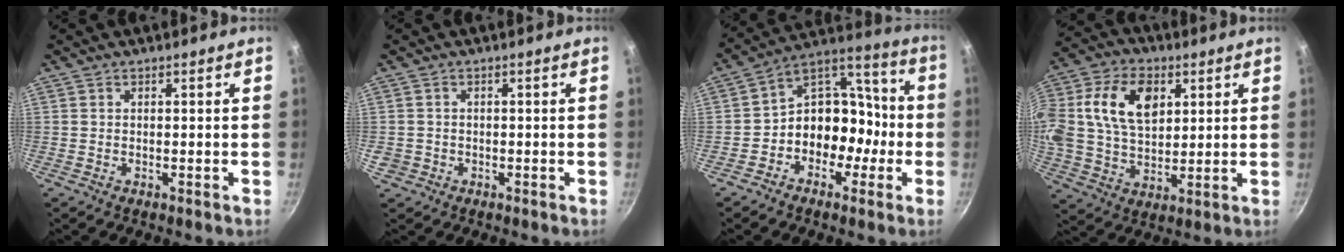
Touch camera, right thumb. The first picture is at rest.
{"total": 2.4, "force": [-0.7, 2.2, 0.7], "torque": [-0.014, 0.004, -0.006]}
{"total": 13.3, "force": [-3.8, 10.6, 7.0], "torque": [-0.041, 0.083, -0.074]}
{"total": 18.7, "force": [5.1, 12.7, 12.8], "torque": [-0.250, 0.015, 0.087]}